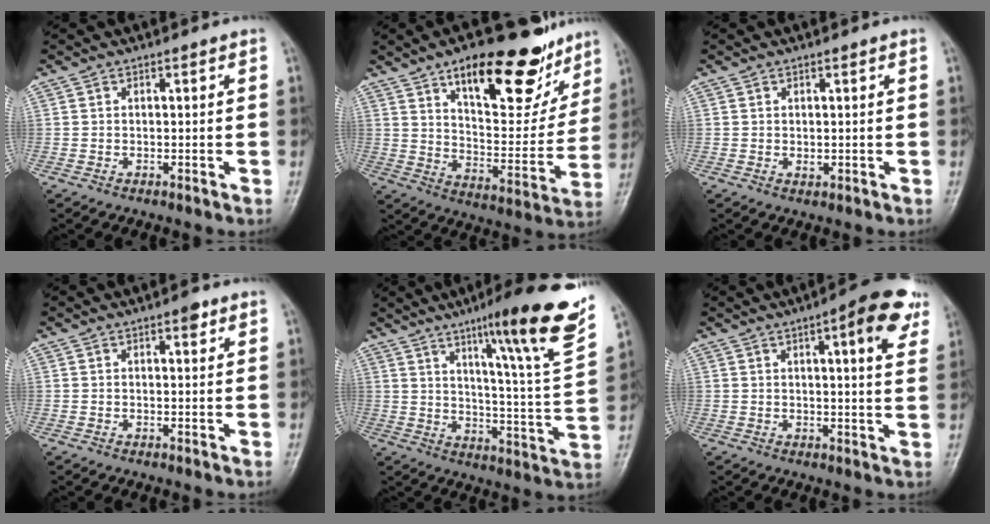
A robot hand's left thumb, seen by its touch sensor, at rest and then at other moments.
{"total": 22.8, "force": [14.2, 9.3, 15.2], "torque": [-0.160, -0.058, 0.217]}
{"total": 1.0, "force": [0.2, 0.6, 0.7], "torque": [-0.009, -0.003, 0.008]}
{"total": 1.9, "force": [1.1, 0.7, 1.3], "torque": [-0.014, -0.003, 0.013]}
{"total": 21.1, "force": [12.9, 1.5, 16.7], "torque": [-0.212, -0.061, 0.186]}
{"total": 10.4, "force": [5.1, 2.6, 8.7], "torque": [-0.092, -0.012, 0.057]}